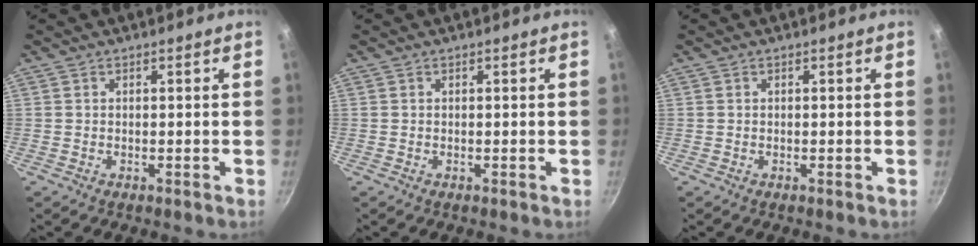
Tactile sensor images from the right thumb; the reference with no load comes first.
{"total": 0.0}
{"total": 0.0}